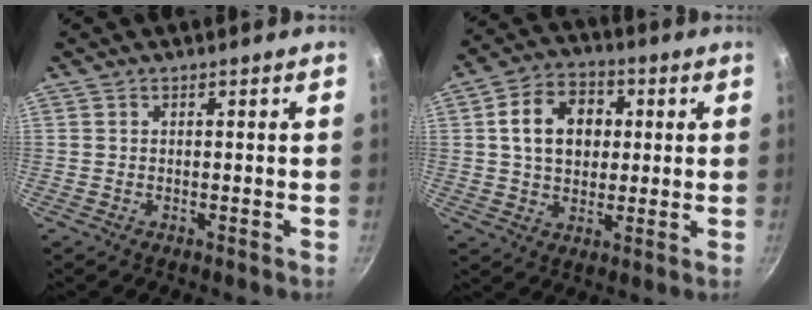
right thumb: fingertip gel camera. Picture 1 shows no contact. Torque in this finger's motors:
{"motor_torque": [0.57, 2.71, 0.96, 0.12, 0.18]}